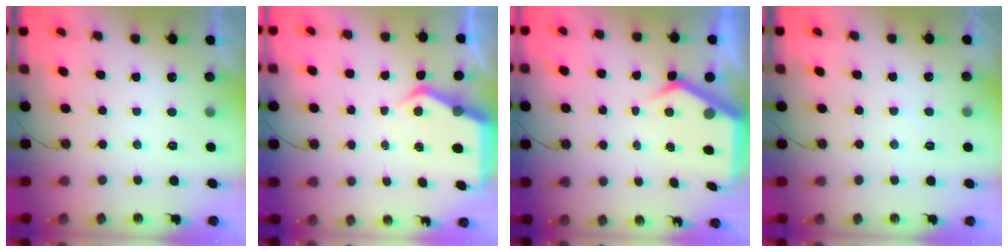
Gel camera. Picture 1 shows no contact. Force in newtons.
{"total": 6.4, "press": 6.4, "slide": 0.6}
{"total": 7.4, "press": 7.3, "slide": 1.0}
{"total": 2.7, "press": 2.7, "slide": 0.3}